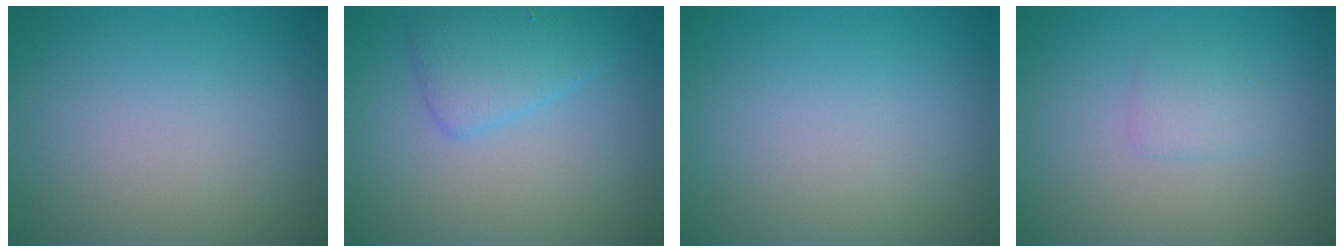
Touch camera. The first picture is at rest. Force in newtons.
{"total": 2.8, "press": 2.8, "slide": 0.3}
{"total": 0.0}
{"total": 1.3, "press": 1.2, "slide": 0.0}